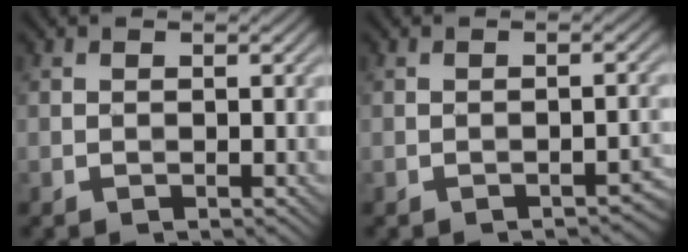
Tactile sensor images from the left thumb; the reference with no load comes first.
{"total": 1.6, "force": [-1.2, 0.4, 1.0], "torque": [-0.009, 0.005, -0.013]}